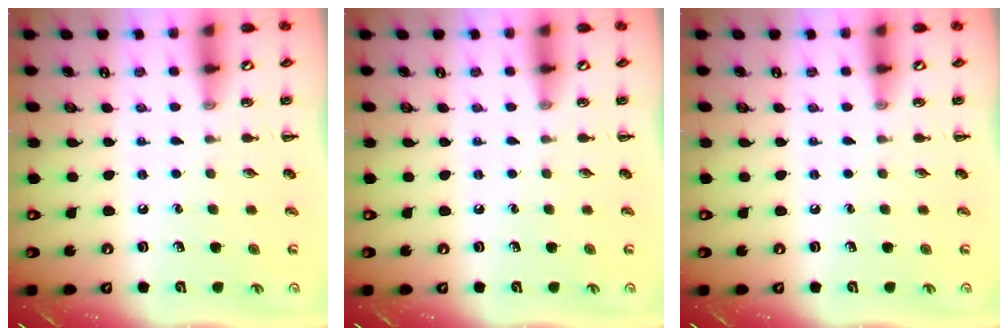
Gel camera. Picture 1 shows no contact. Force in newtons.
{"total": 0.0}
{"total": 0.0}